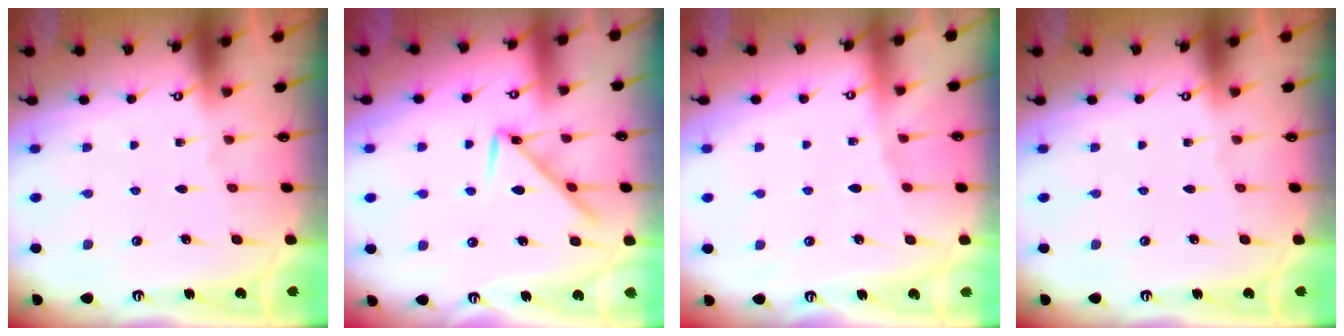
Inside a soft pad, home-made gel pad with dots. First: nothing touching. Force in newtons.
{"total": 8.3, "press": 8.3, "slide": 0.7}
{"total": 3.3, "press": 3.3, "slide": 0.6}
{"total": 0.0}